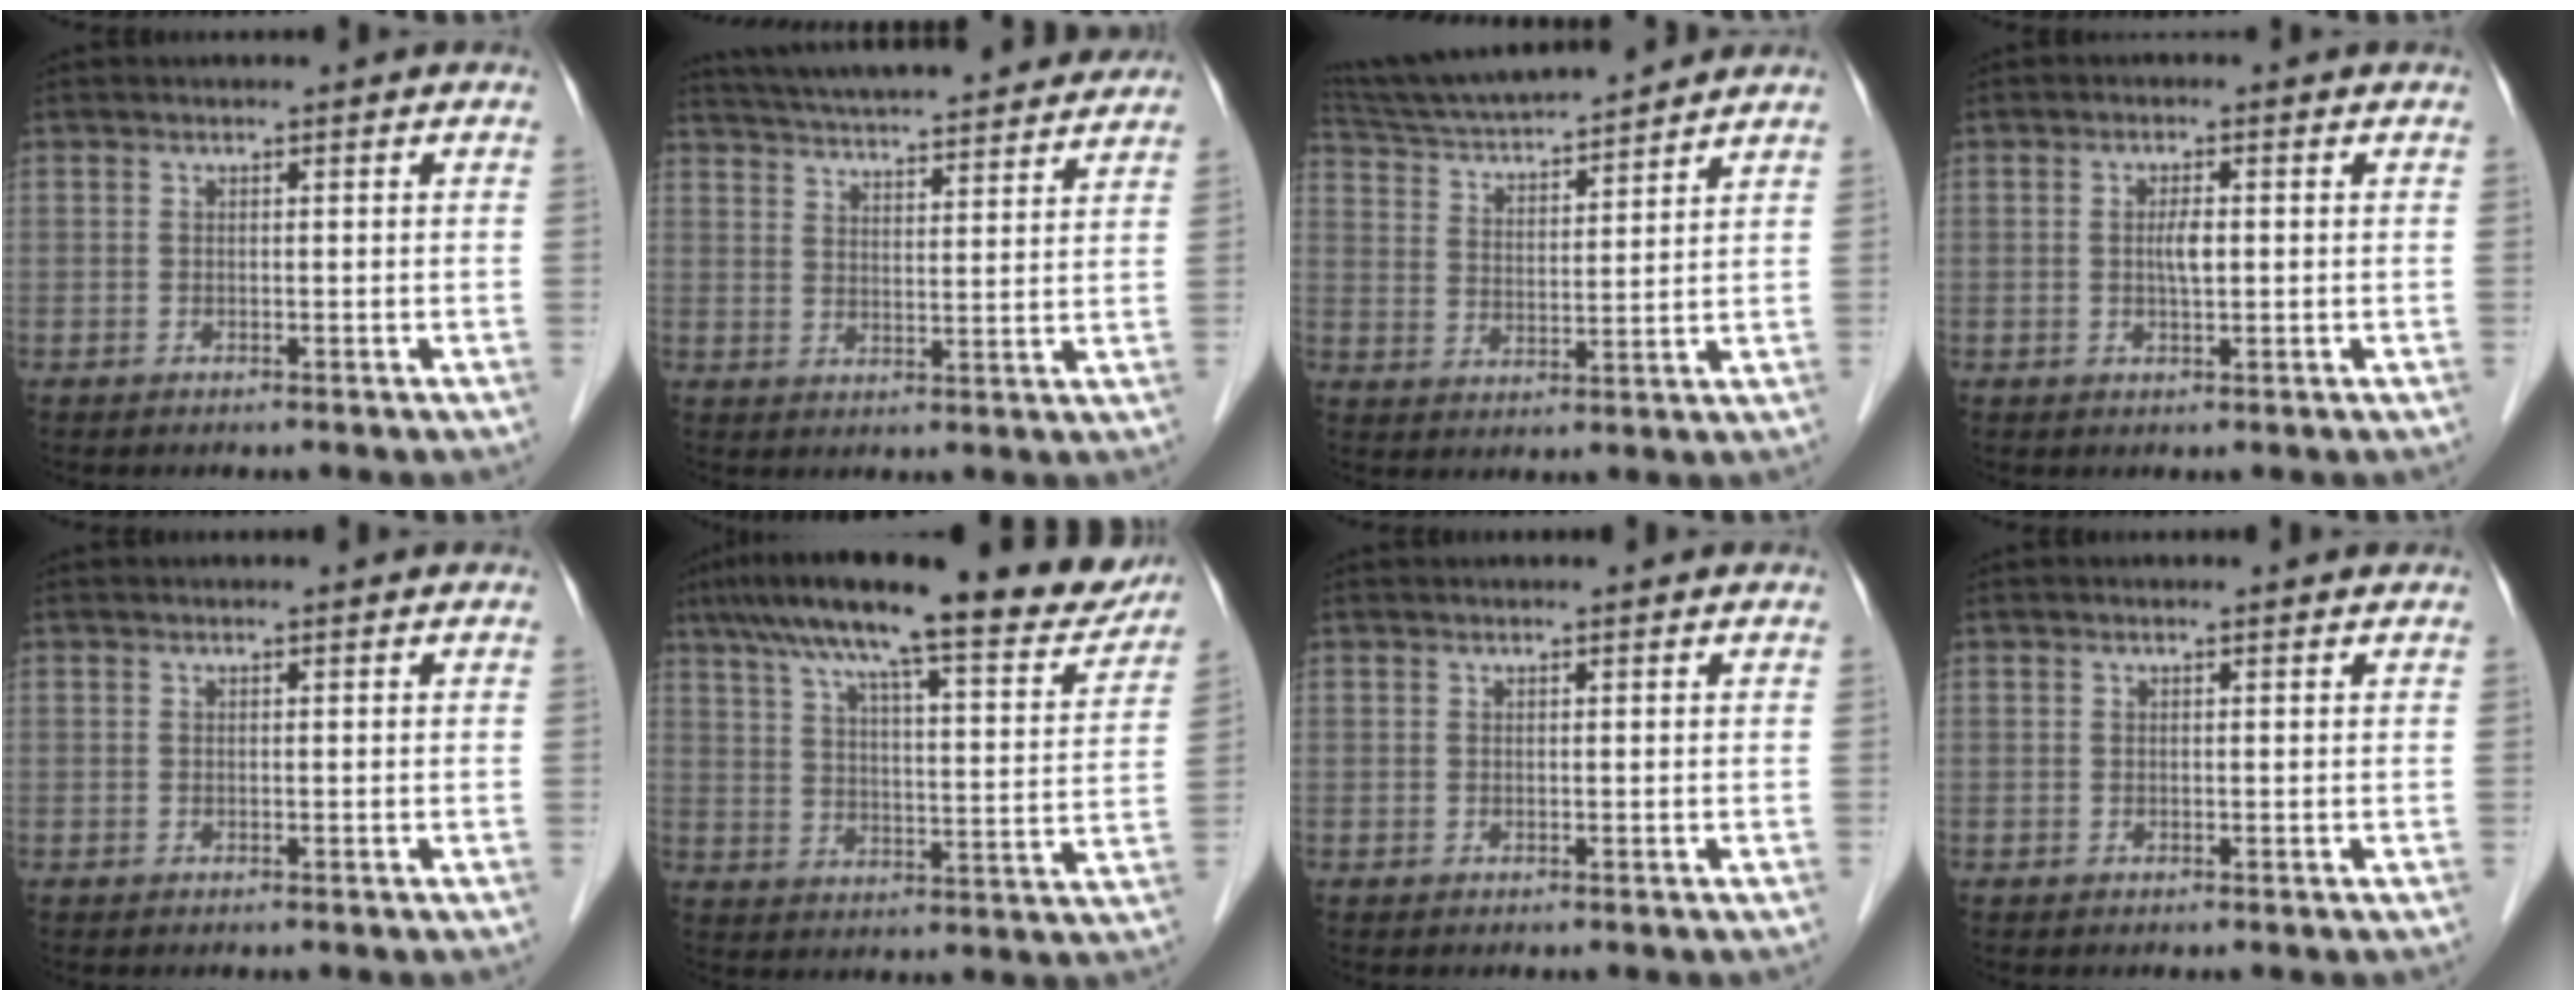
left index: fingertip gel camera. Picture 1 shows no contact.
{"total": 23.5, "force": [21.6, 2.8, 8.9], "torque": [-0.150, 0.013, 0.293]}
{"total": 15.9, "force": [14.6, 1.1, 6.1], "torque": [-0.115, 0.021, 0.244]}
{"total": 2.5, "force": [0.1, 0.6, 2.4], "torque": [-0.045, 0.001, 0.003]}
{"total": 0.8, "force": [0.8, -0.1, 0.2], "torque": [-0.007, 0.008, 0.014]}
{"total": 21.6, "force": [17.6, 3.1, 12.1], "torque": [-0.187, 0.016, 0.243]}
{"total": 1.7, "force": [1.7, -0.1, 0.4], "torque": [-0.007, 0.015, 0.024]}
{"total": 1.5, "force": [1.4, 0.0, 0.4], "torque": [-0.012, 0.008, 0.016]}